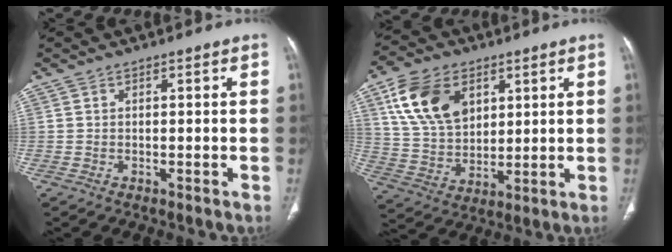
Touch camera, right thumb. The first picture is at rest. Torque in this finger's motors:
{"motor_torque": [0.38, 3.70, 0.37, -0.02, 0.40]}